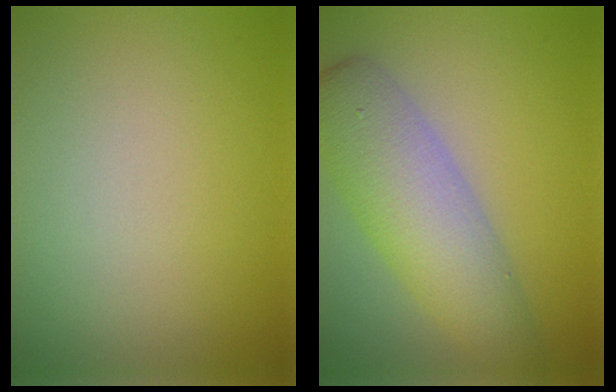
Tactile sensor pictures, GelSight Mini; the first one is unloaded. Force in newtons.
{"total": 6.9, "press": 6.9, "slide": 0.3}